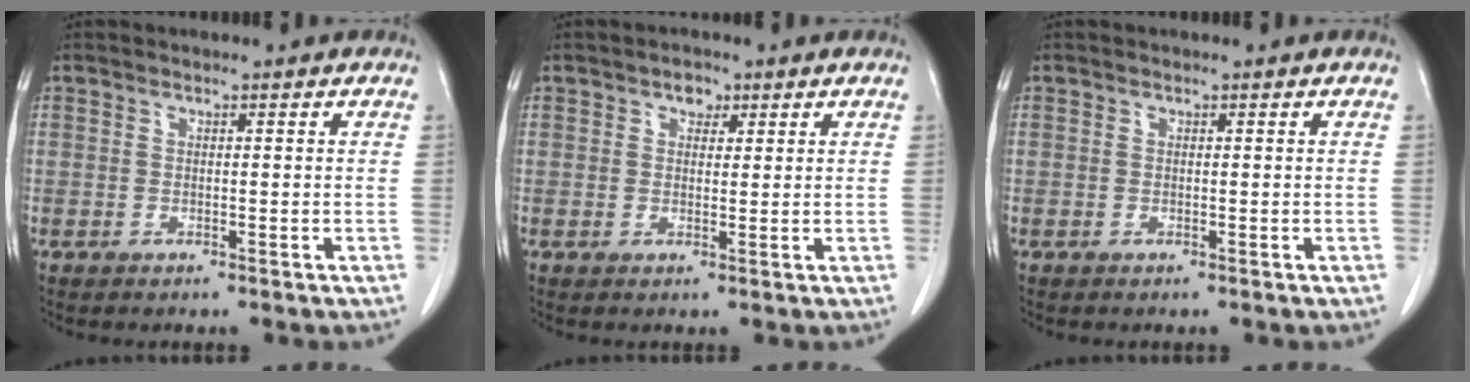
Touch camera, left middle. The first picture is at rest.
{"total": 2.1, "force": [1.2, 1.4, 1.0], "torque": [-0.016, 0.003, 0.017]}
{"total": 0.0}